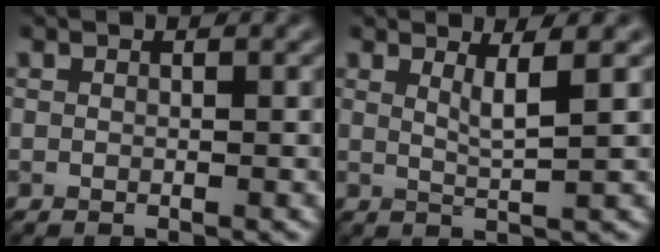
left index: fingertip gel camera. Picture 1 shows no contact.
{"total": 2.6, "force": [1.1, 0.5, 2.3], "torque": [-0.032, -0.002, 0.018]}